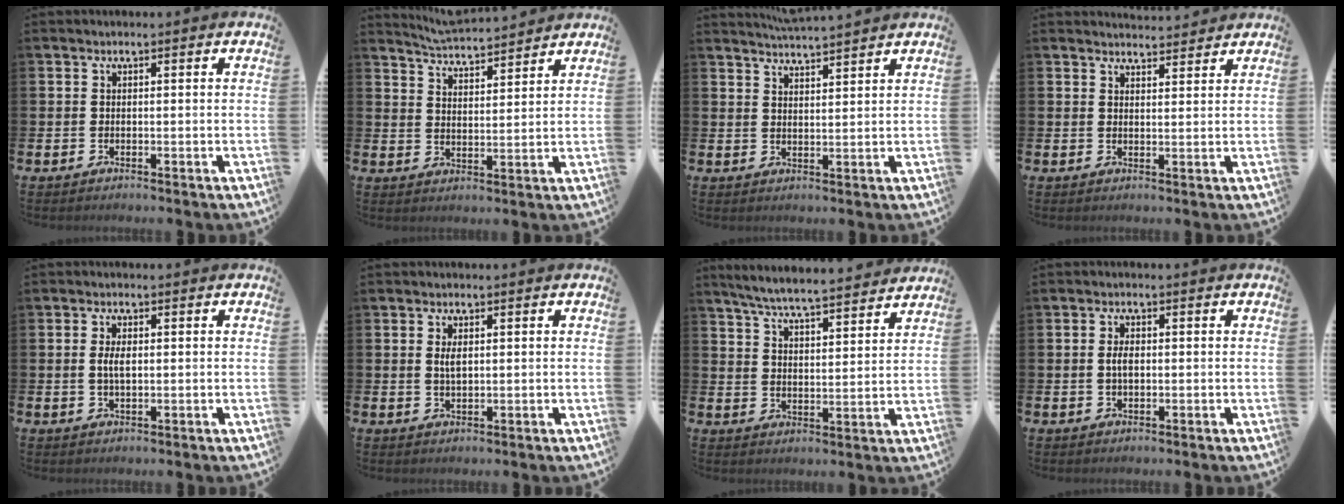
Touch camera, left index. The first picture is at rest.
{"total": 4.9, "force": [4.9, -0.1, 0.1], "torque": [-0.020, -0.035, 0.088]}
{"total": 4.0, "force": [3.9, -0.4, 0.1], "torque": [-0.007, -0.022, 0.070]}
{"total": 3.1, "force": [3.1, 0.3, -0.2], "torque": [0.011, -0.022, 0.053]}
{"total": 2.7, "force": [0.3, 1.2, 2.4], "torque": [-0.040, 0.003, 0.001]}
{"total": 2.0, "force": [0.7, 0.9, 1.7], "torque": [-0.027, 0.000, 0.008]}
{"total": 6.6, "force": [6.3, 0.2, 1.8], "torque": [-0.060, -0.040, 0.111]}
{"total": 2.2, "force": [0.1, 1.1, 1.9], "torque": [-0.038, 0.005, 0.001]}